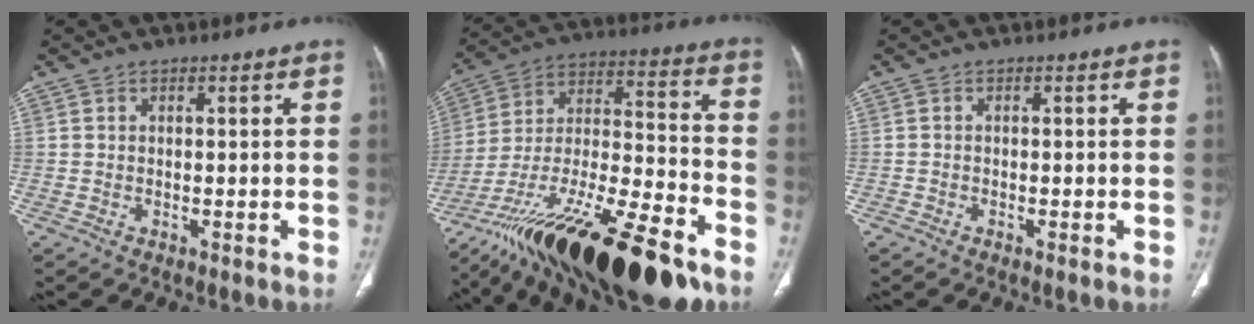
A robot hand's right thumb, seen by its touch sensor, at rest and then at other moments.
{"total": 31.9, "force": [-20.4, 9.6, 22.5], "torque": [-0.357, 0.049, -0.345]}
{"total": 0.7, "force": [-0.4, 0.2, 0.5], "torque": [-0.014, -0.002, -0.010]}